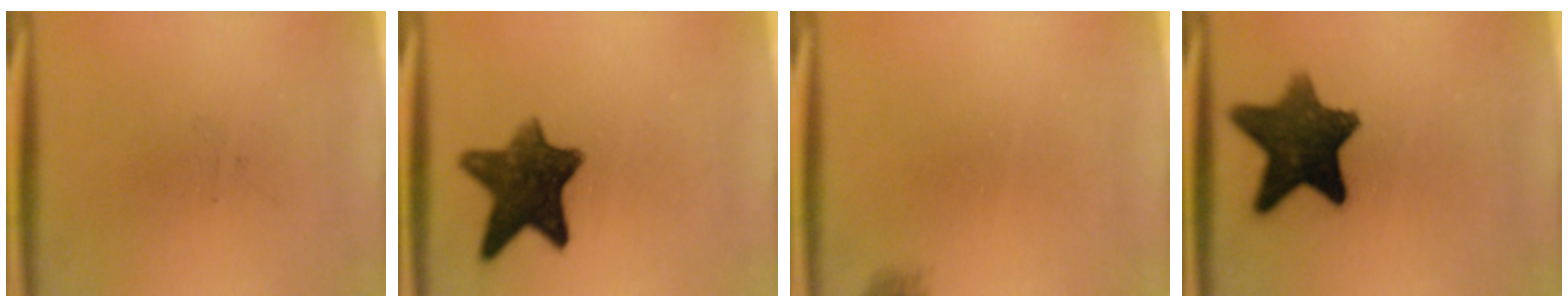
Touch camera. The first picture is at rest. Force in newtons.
{"total": 10.3}
{"total": 0.9}
{"total": 11.8}